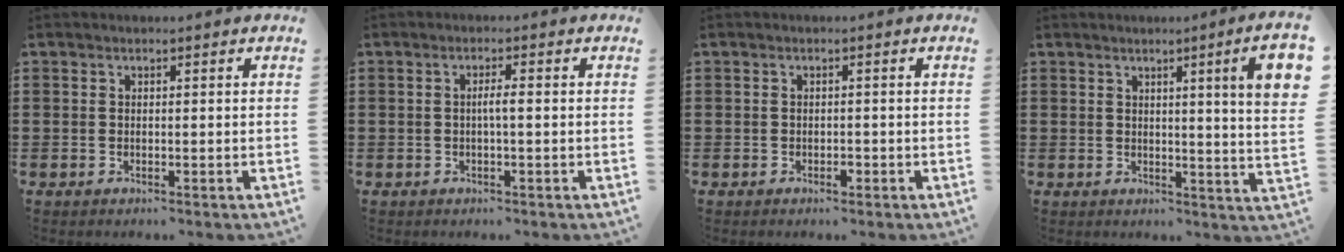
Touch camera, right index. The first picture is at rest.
{"total": 1.9, "force": [-0.2, 0.1, 1.9], "torque": [-0.035, -0.001, -0.006]}
{"total": 1.0, "force": [-0.6, 0.5, 0.7], "torque": [-0.016, -0.003, -0.010]}
{"total": 6.1, "force": [2.6, -0.6, 5.4], "torque": [-0.084, -0.019, 0.036]}